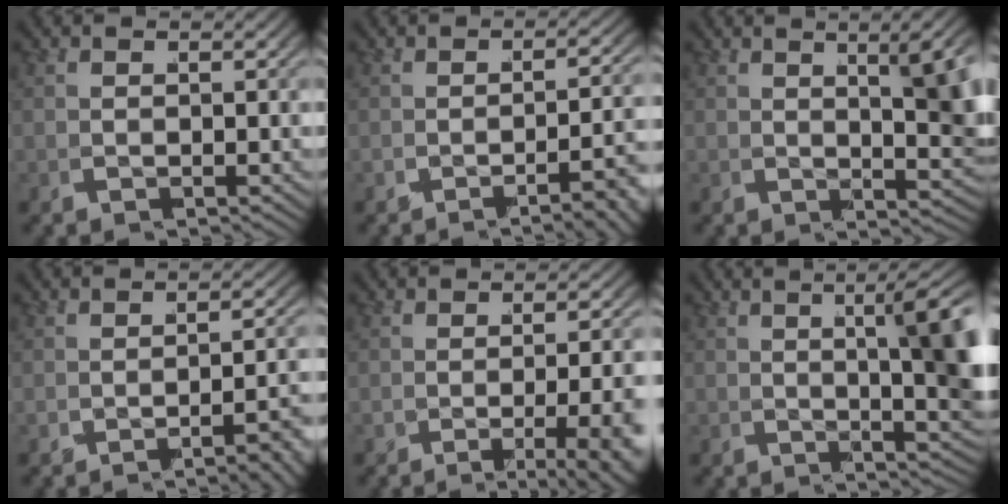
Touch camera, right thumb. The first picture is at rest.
{"total": 4.1, "force": [-2.7, 0.3, 3.1], "torque": [-0.033, 0.015, -0.047]}
{"total": 8.2, "force": [1.7, 3.3, 7.3], "torque": [-0.068, 0.006, 0.027]}
{"total": 3.7, "force": [-2.4, 0.2, 2.8], "torque": [-0.027, 0.016, -0.042]}
{"total": 7.1, "force": [-2.7, 2.2, 6.2], "torque": [-0.067, 0.000, -0.042]}
{"total": 10.6, "force": [2.0, 4.1, 9.5], "torque": [-0.102, 0.016, 0.025]}